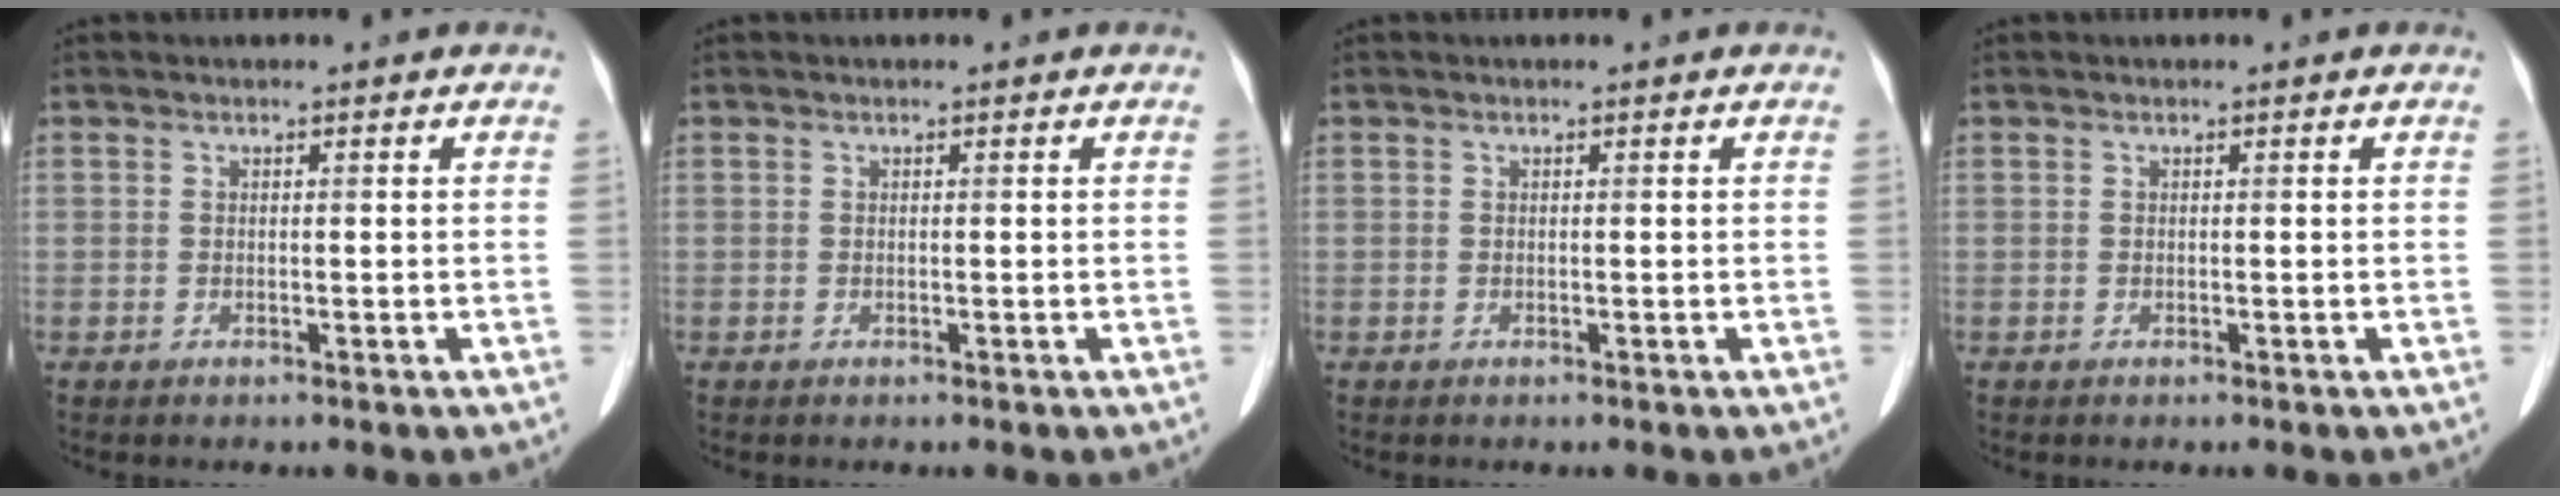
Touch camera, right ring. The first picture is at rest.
{"total": 0.0}
{"total": 0.0}
{"total": 0.0}